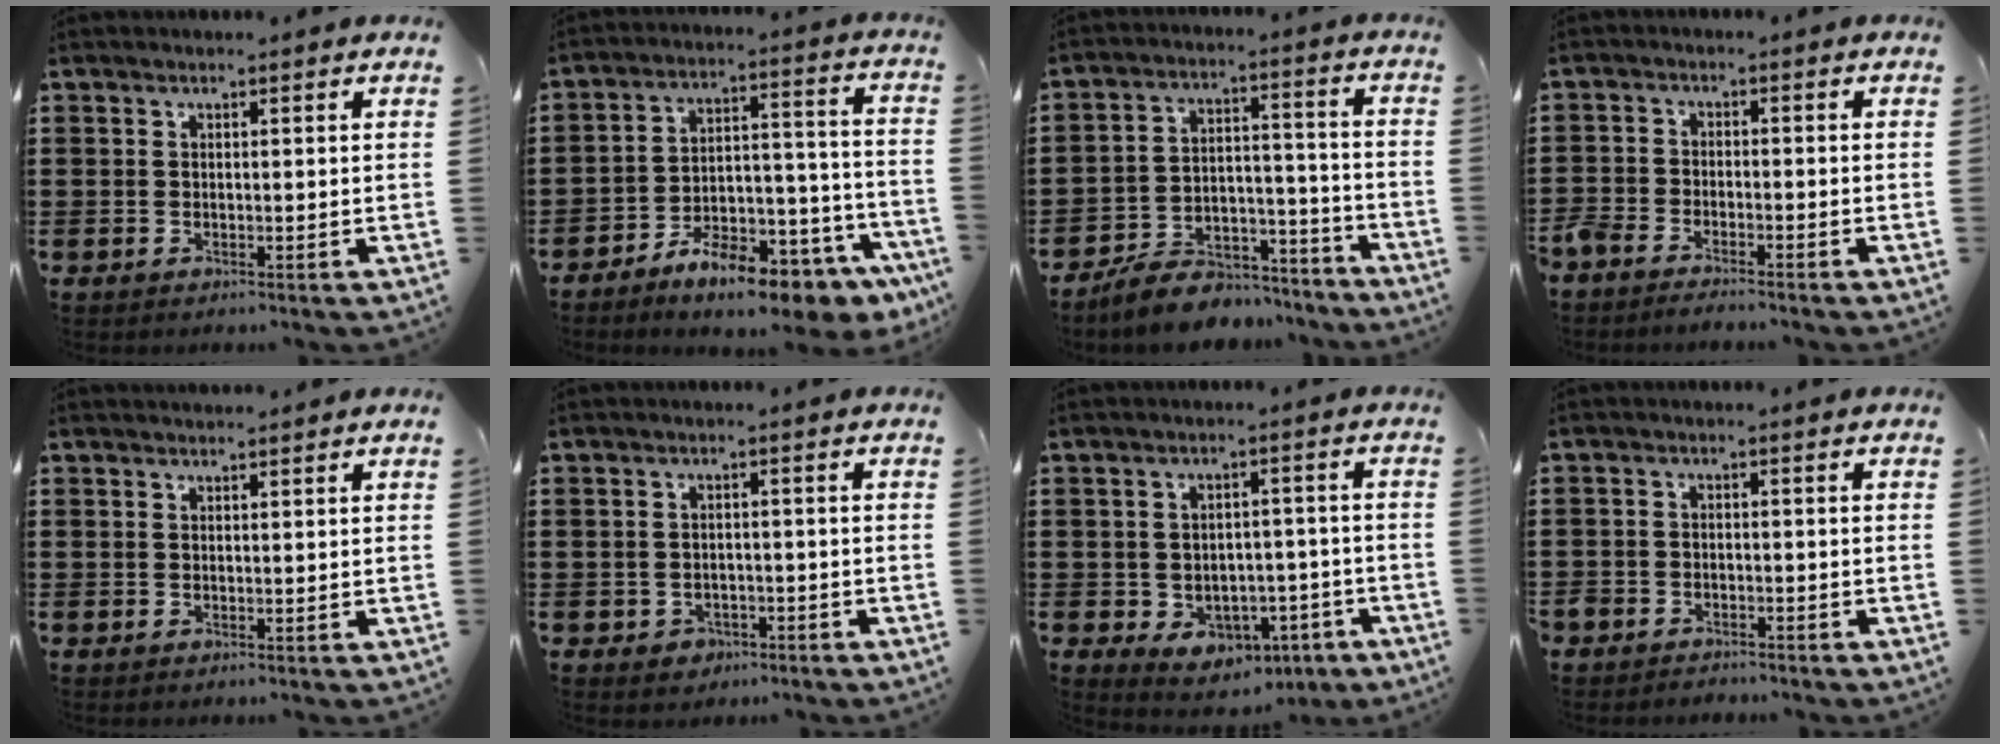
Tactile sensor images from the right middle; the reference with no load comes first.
{"total": 10.1, "force": [-8.8, 2.0, 4.4], "torque": [-0.066, 0.036, -0.166]}
{"total": 7.7, "force": [-7.1, 2.6, 1.5], "torque": [-0.018, 0.033, -0.136]}
{"total": 2.9, "force": [-2.9, 0.4, 0.3], "torque": [-0.024, -0.003, -0.067]}
{"total": 0.8, "force": [0.8, -0.1, 0.0], "torque": [-0.001, -0.003, 0.016]}
{"total": 1.5, "force": [-1.0, 1.1, 0.0], "torque": [-0.007, 0.002, -0.026]}
{"total": 3.9, "force": [-2.5, 2.8, 1.1], "torque": [-0.029, 0.016, -0.049]}
{"total": 2.3, "force": [-2.2, 0.7, -0.2], "torque": [-0.001, 0.001, -0.051]}